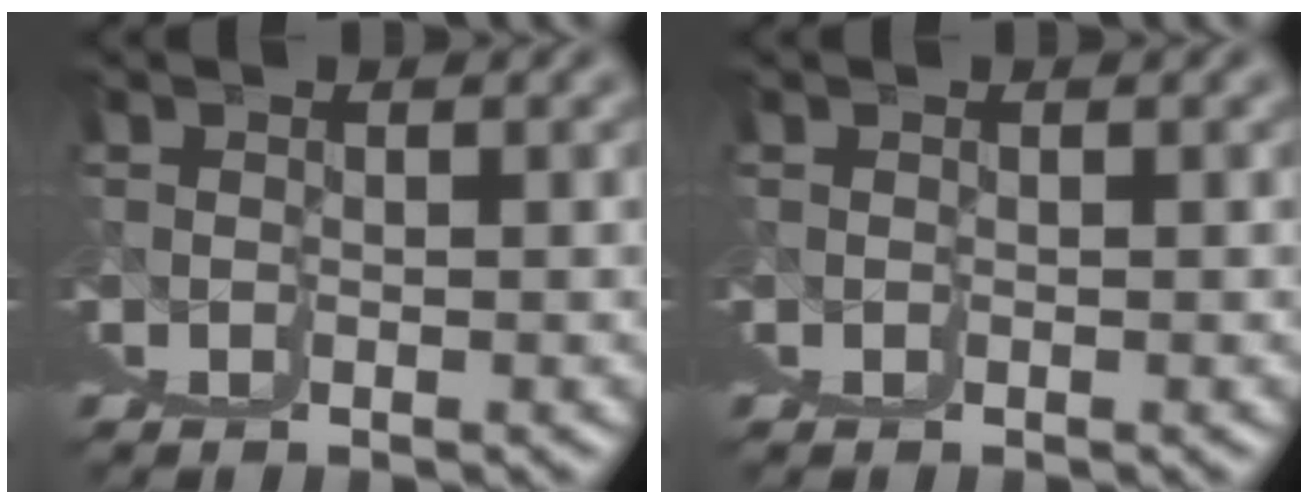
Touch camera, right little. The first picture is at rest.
{"total": 0.0}